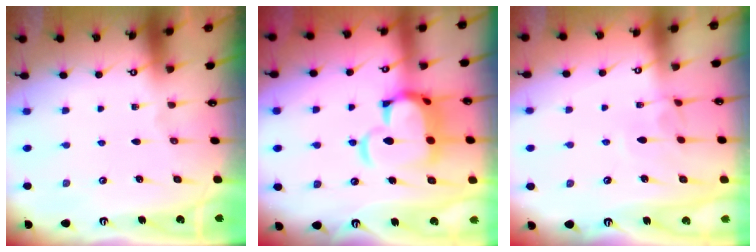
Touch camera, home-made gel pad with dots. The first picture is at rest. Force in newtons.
{"total": 10.8, "press": 10.7, "slide": 1.7}
{"total": 3.0, "press": 3.0, "slide": 0.3}